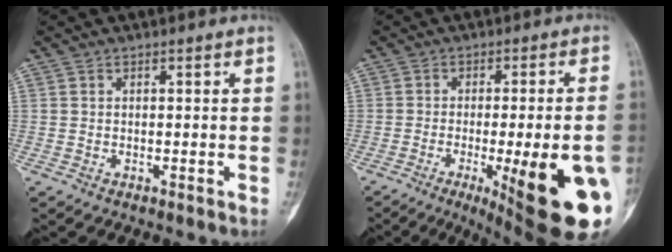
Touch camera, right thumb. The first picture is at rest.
{"total": 22.9, "force": [-7.3, 5.2, 21.0], "torque": [-0.216, -0.004, -0.080]}